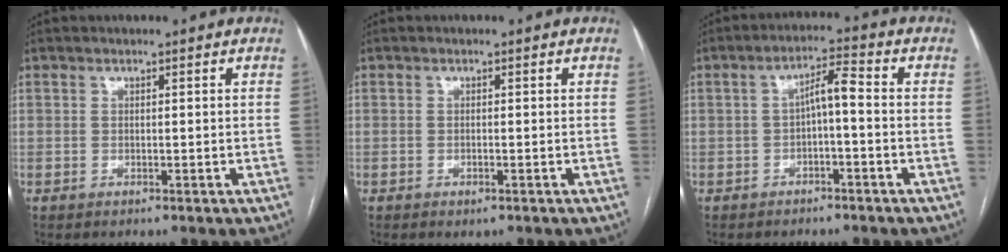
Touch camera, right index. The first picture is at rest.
{"total": 0.8, "force": [-0.5, 0.3, 0.6], "torque": [-0.008, -0.002, -0.003]}
{"total": 4.4, "force": [-0.6, 0.9, 4.3], "torque": [-0.070, 0.021, -0.008]}